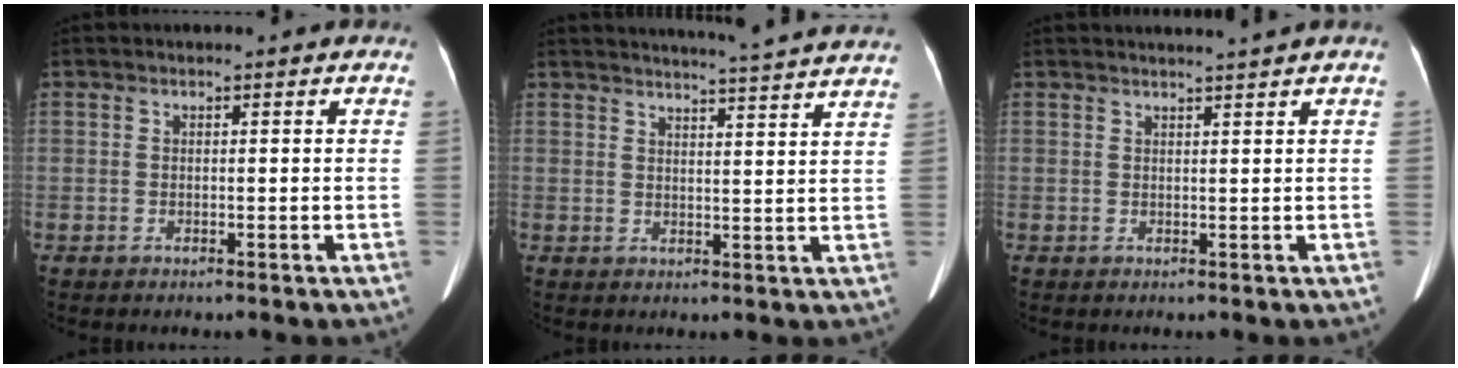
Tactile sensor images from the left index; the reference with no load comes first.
{"total": 15.7, "force": [14.7, -1.3, 5.2], "torque": [-0.088, -0.038, 0.172]}
{"total": 3.3, "force": [2.9, -1.0, 1.3], "torque": [-0.012, 0.005, 0.038]}